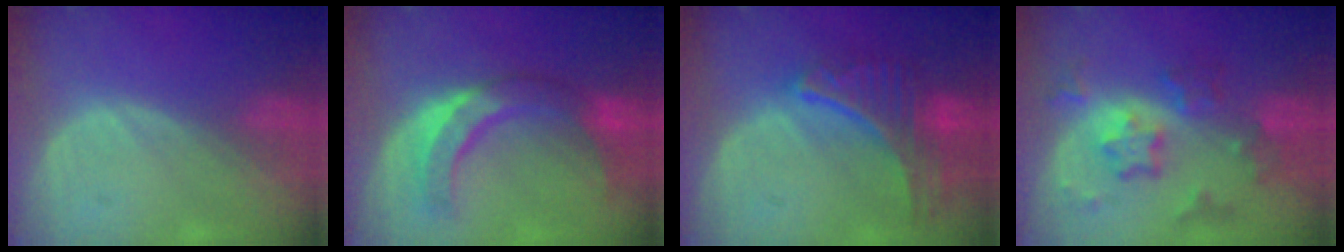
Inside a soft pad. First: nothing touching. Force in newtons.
{"total": 8.2, "press": 8.2, "slide": 0.6}
{"total": 9.1, "press": 8.0, "slide": 4.3}
{"total": 8.1, "press": 7.0, "slide": 4.0}